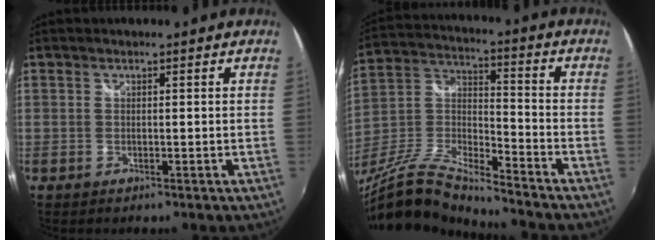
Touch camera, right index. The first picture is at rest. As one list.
[{"total": 16.9, "force": [-13.8, 2.2, 9.6], "torque": [-0.209, -0.028, -0.271]}]